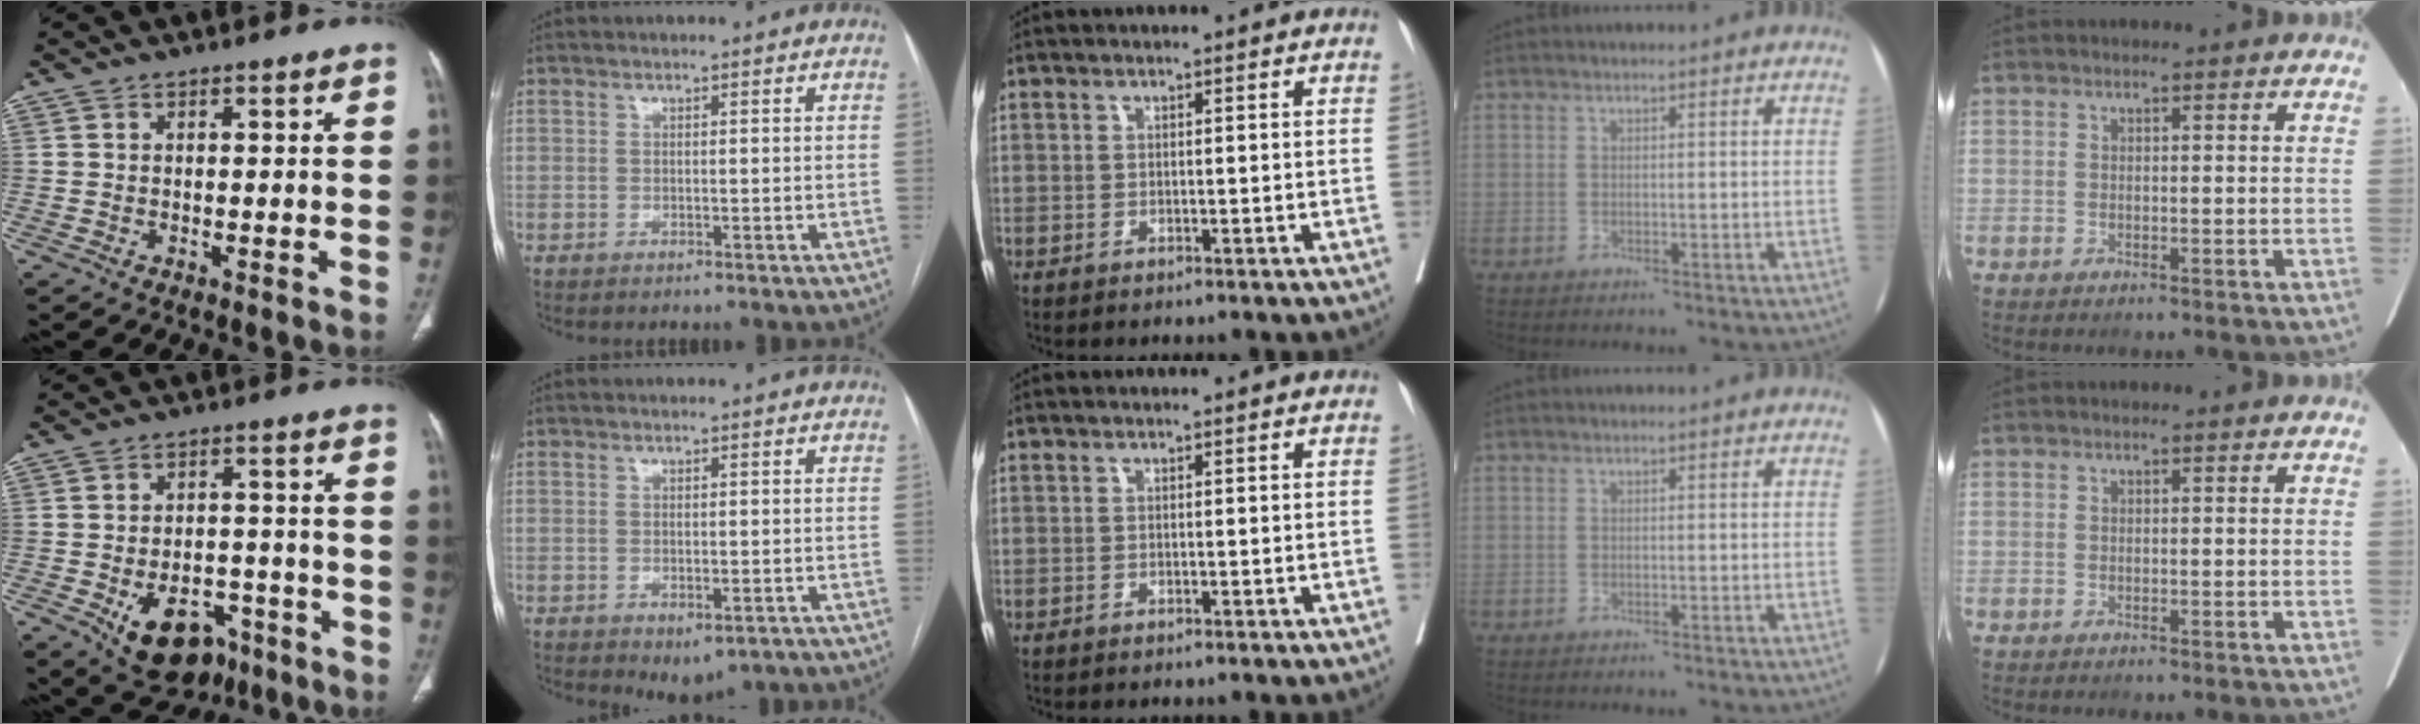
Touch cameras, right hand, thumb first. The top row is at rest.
{"thumb": {"total": 12.9, "force": [-6.6, 8.3, 7.4], "torque": [-0.081, 0.033, -0.087]}, "index": {"total": 3.5, "force": [-1.8, 1.8, 2.4], "torque": [-0.029, -0.004, -0.012]}}